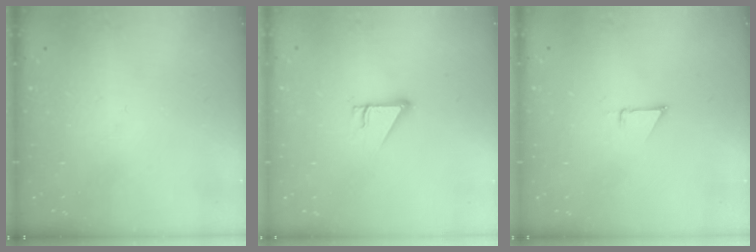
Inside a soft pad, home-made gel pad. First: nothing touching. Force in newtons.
{"total": 2.7, "press": 2.7, "slide": 0.1}
{"total": 1.9, "press": 1.9, "slide": 0.0}